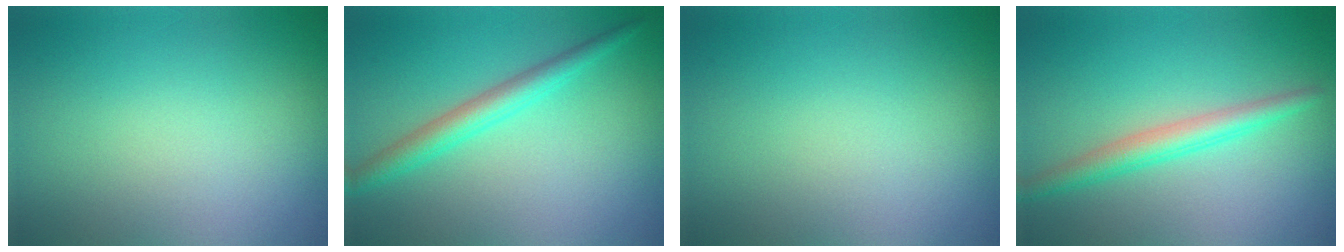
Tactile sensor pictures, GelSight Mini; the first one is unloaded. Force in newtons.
{"total": 3.0, "press": 3.0, "slide": 0.2}
{"total": 0.0}
{"total": 2.7, "press": 2.7, "slide": 0.1}